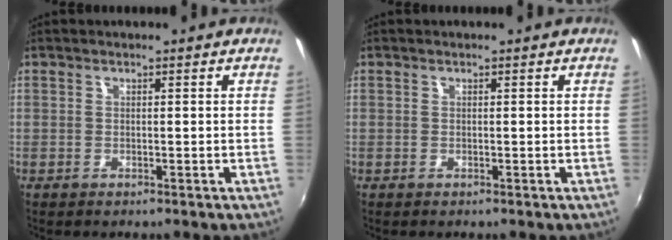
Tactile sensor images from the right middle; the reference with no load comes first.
{"total": 0.0}